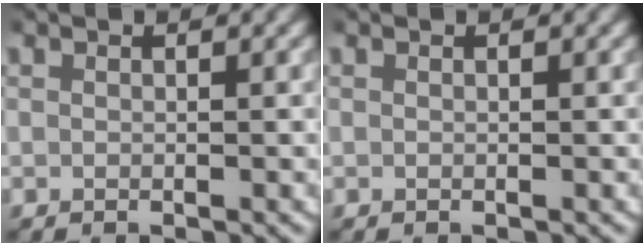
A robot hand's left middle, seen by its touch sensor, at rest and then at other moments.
{"total": 0.0}